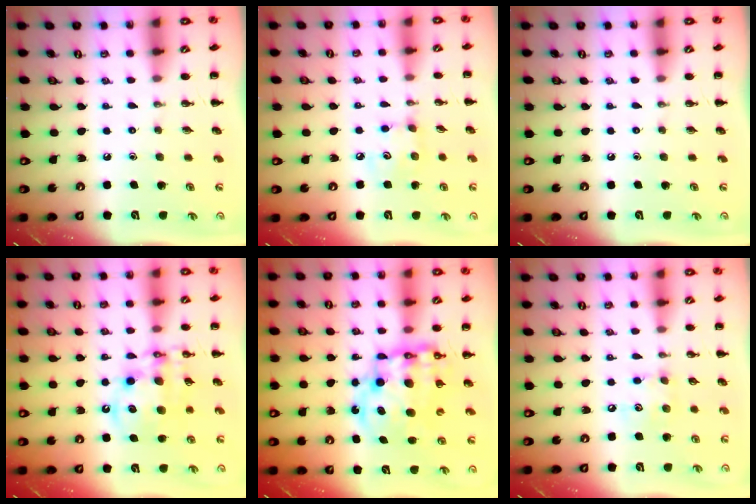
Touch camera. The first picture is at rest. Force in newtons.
{"total": 4.9, "press": 4.9, "slide": 0.6}
{"total": 0.0}
{"total": 12.8, "press": 12.4, "slide": 3.2}
{"total": 15.6, "press": 15.1, "slide": 3.6}
{"total": 5.5, "press": 5.5, "slide": 0.7}